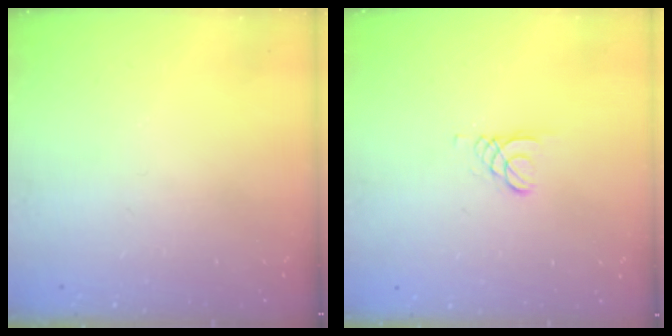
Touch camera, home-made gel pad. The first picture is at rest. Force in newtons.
{"total": 1.5, "press": 1.5, "slide": 0.1}